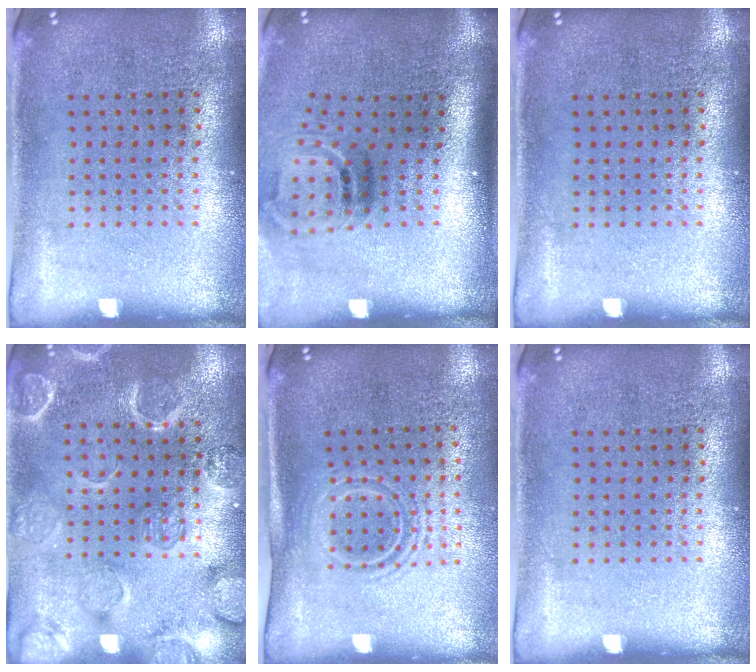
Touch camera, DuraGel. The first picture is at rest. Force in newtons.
{"total": 2.0, "press": 1.2, "slide": 1.6}
{"total": 0.0}
{"total": 2.5, "press": 2.5, "slide": 0.3}
{"total": 1.6, "press": 1.2, "slide": 1.0}
{"total": 0.0}